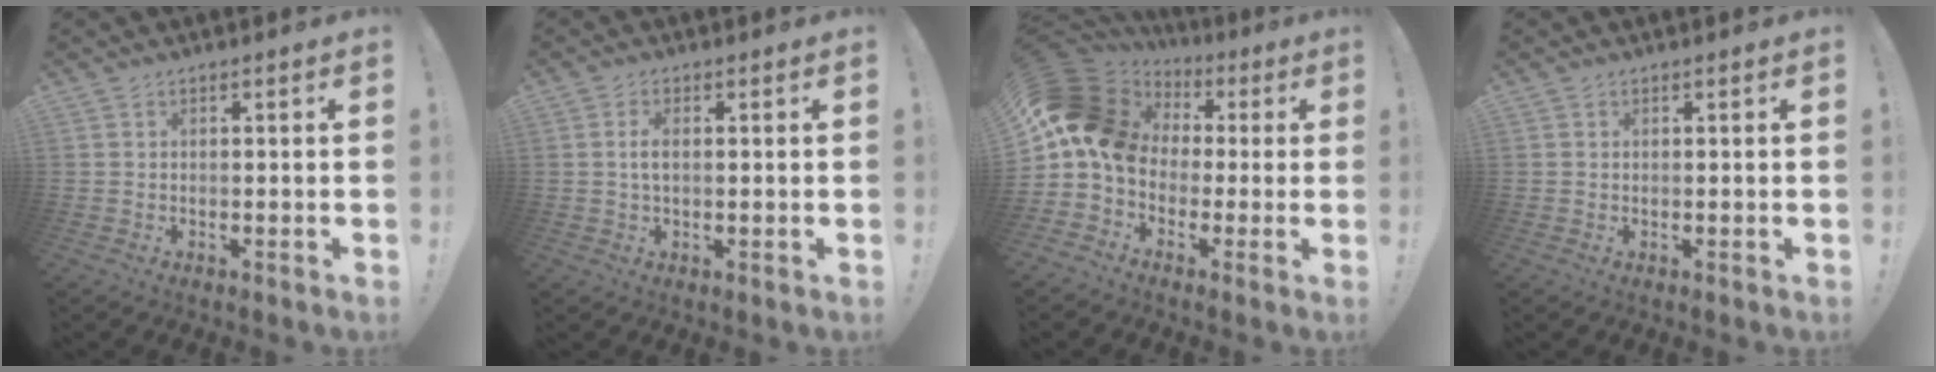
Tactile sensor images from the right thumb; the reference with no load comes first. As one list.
[{"total": 3.0, "force": [0.3, 1.5, 2.6], "torque": [-0.036, -0.001, 0.002]}, {"total": 14.8, "force": [1.7, 11.7, 8.9], "torque": [-0.157, 0.007, 0.035]}, {"total": 0.0}]